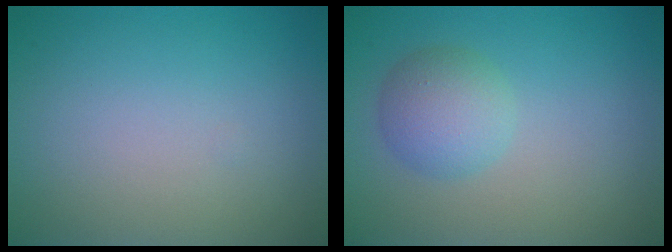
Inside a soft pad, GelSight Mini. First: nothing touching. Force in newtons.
{"total": 3.3, "press": 3.3, "slide": 0.1}